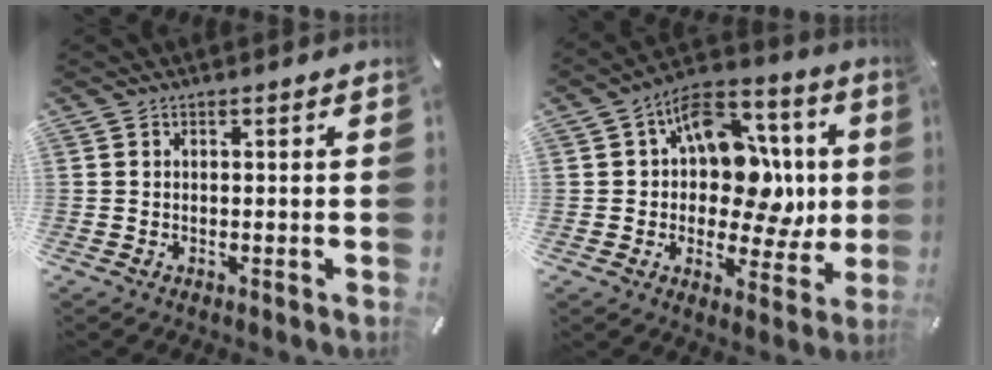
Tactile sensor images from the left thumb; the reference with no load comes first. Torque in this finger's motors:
{"motor_torque": [2.45, 2.56, 1.05, 0.67, 0.20]}